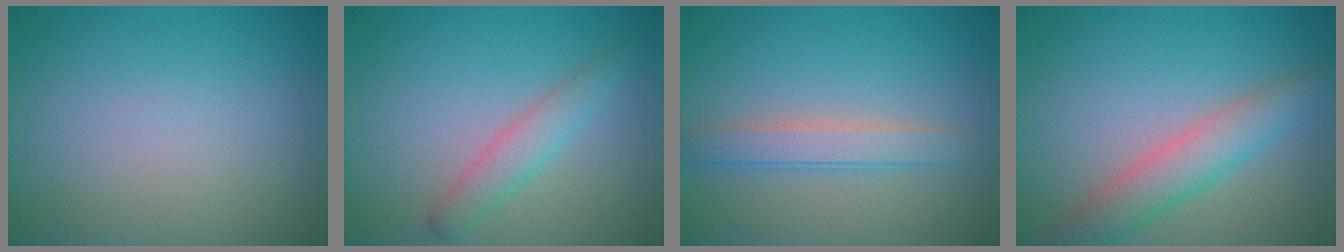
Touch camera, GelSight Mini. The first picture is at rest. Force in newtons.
{"total": 2.3, "press": 2.3, "slide": 0.2}
{"total": 2.7, "press": 2.7, "slide": 0.0}
{"total": 4.0, "press": 4.0, "slide": 0.2}